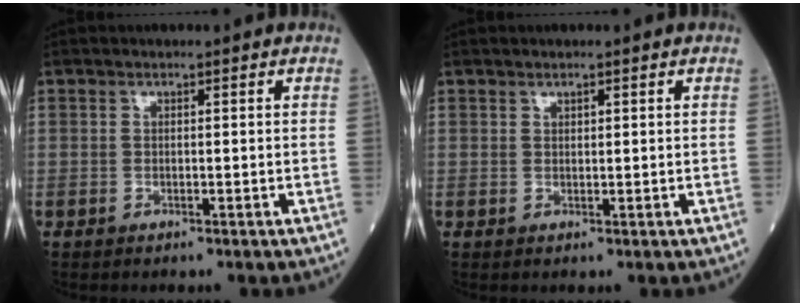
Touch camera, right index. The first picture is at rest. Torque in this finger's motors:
{"motor_torque": [-0.04, 0.07, -0.06, -0.01]}